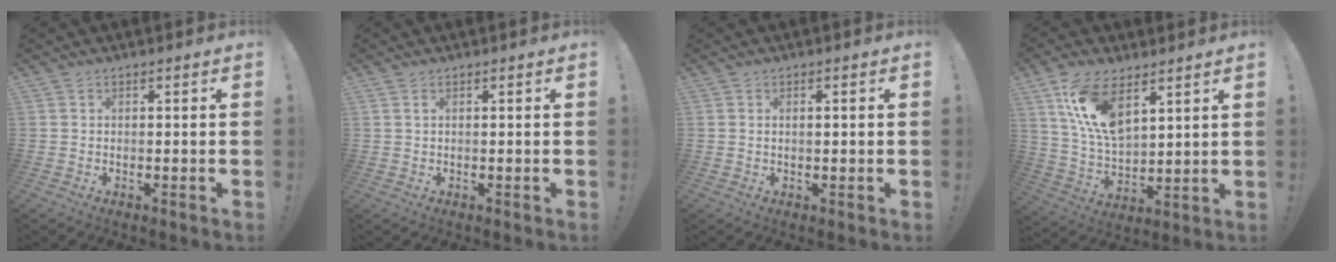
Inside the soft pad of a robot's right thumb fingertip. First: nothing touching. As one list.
[{"total": 1.1, "force": [0.5, 0.3, 0.9], "torque": [-0.018, 0.001, 0.010]}, {"total": 1.0, "force": [0.3, 0.2, 1.0], "torque": [-0.012, -0.002, 0.003]}, {"total": 14.8, "force": [8.2, 7.3, 9.9], "torque": [-0.209, -0.040, 0.151]}]